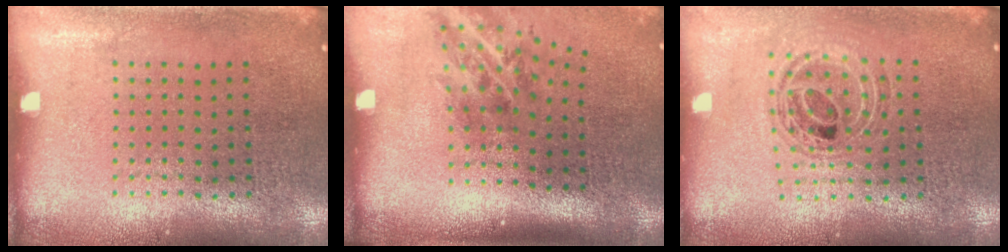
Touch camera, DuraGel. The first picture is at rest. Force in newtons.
{"total": 1.9, "press": 1.3, "slide": 1.5}
{"total": 0.9, "press": 0.9, "slide": 0.1}